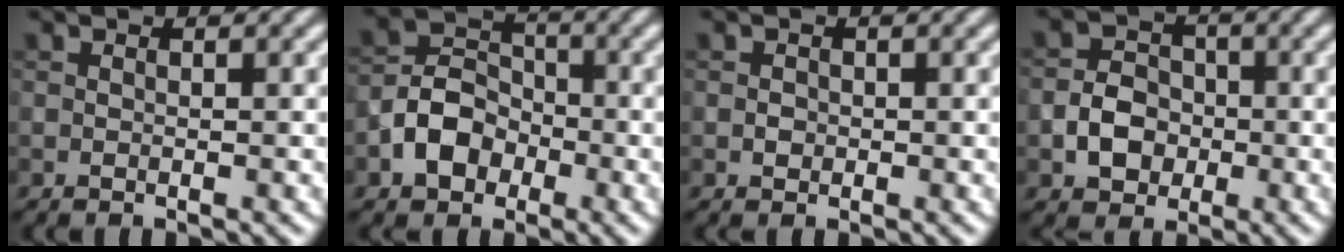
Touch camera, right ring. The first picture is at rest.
{"total": 4.5, "force": [-1.9, 3.5, 2.2], "torque": [-0.037, 0.006, -0.039]}
{"total": 0.7, "force": [-0.1, 0.6, 0.2], "torque": [0.000, -0.003, -0.003]}
{"total": 3.6, "force": [-1.1, 3.0, 1.8], "torque": [-0.025, 0.004, -0.023]}